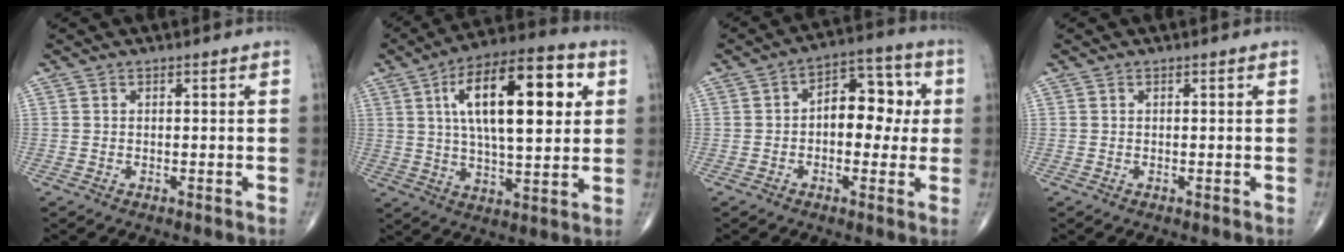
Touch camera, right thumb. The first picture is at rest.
{"total": 21.3, "force": [5.7, 8.3, 18.7], "torque": [-0.283, 0.002, 0.085]}
{"total": 10.5, "force": [0.5, 6.5, 8.2], "torque": [-0.074, 0.028, -0.001]}
{"total": 0.0}